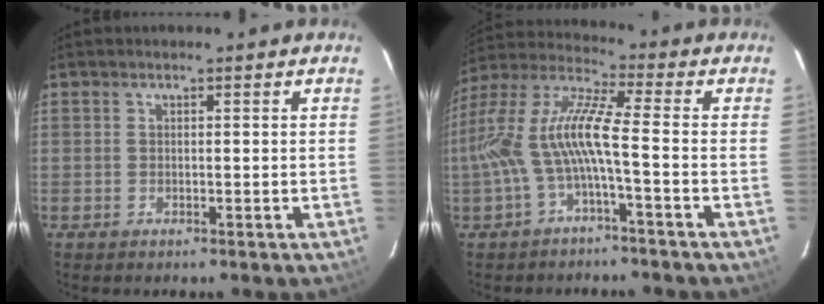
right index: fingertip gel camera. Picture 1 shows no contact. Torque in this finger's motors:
{"motor_torque": [1.50, -0.64, 0.87, 0.21]}